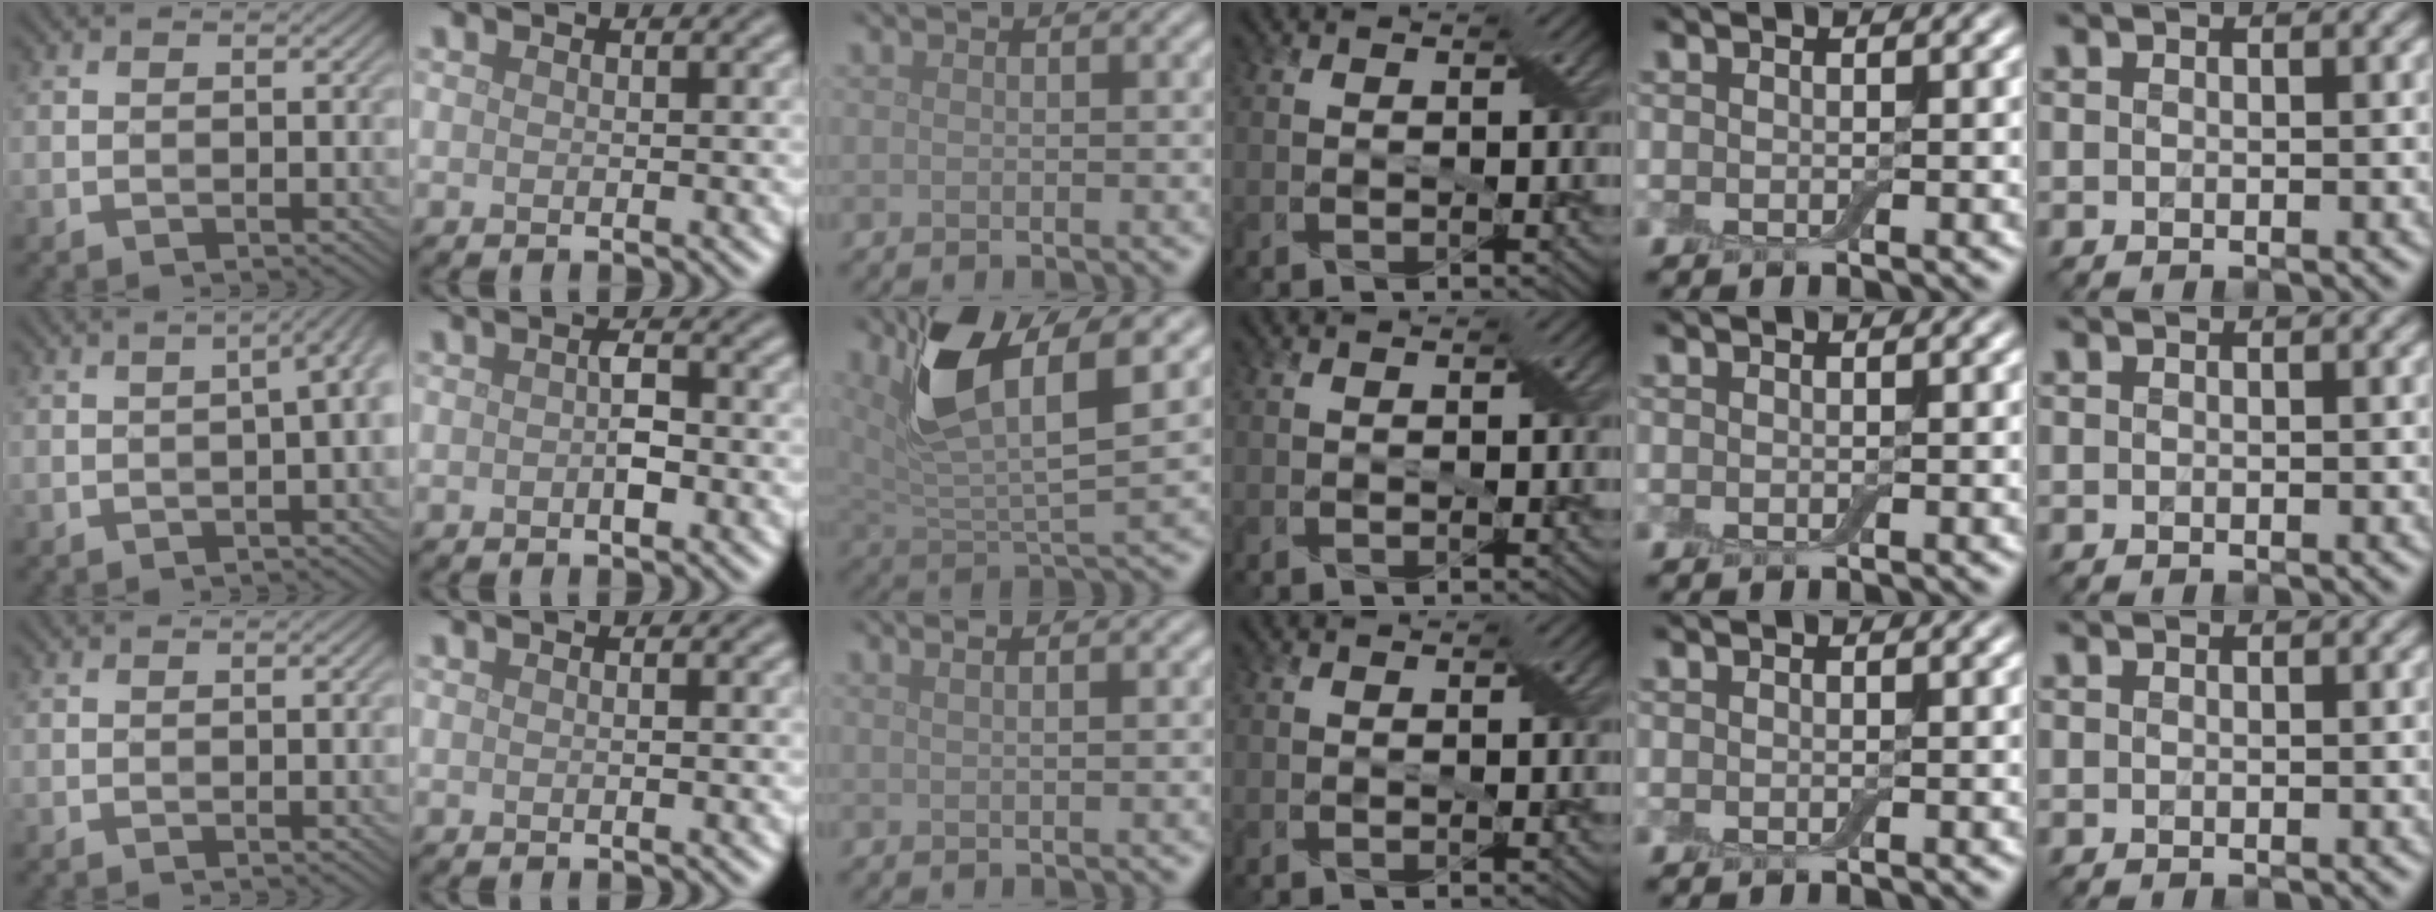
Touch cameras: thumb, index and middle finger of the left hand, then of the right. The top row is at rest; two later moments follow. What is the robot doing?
{"motion": "peel", "object": "adhesive wrap"}